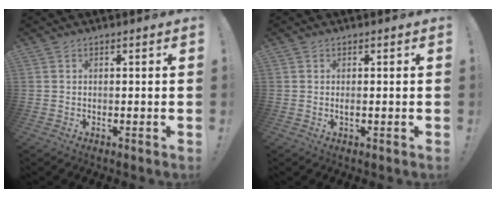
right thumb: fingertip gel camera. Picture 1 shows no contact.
{"total": 0.9, "force": [-0.2, 0.0, 0.8], "torque": [-0.011, -0.002, -0.006]}